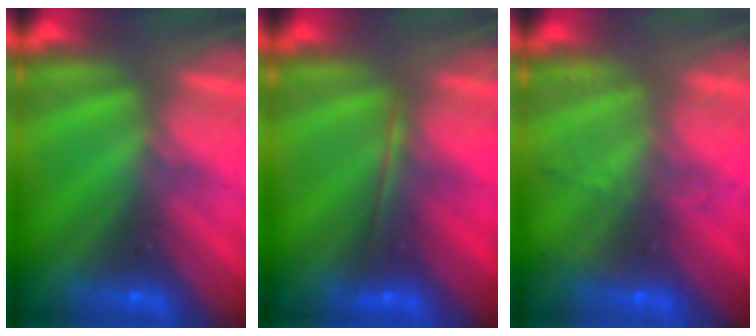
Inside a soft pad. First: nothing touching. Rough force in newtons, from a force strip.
{"total": 1.8}
{"total": 2.0}